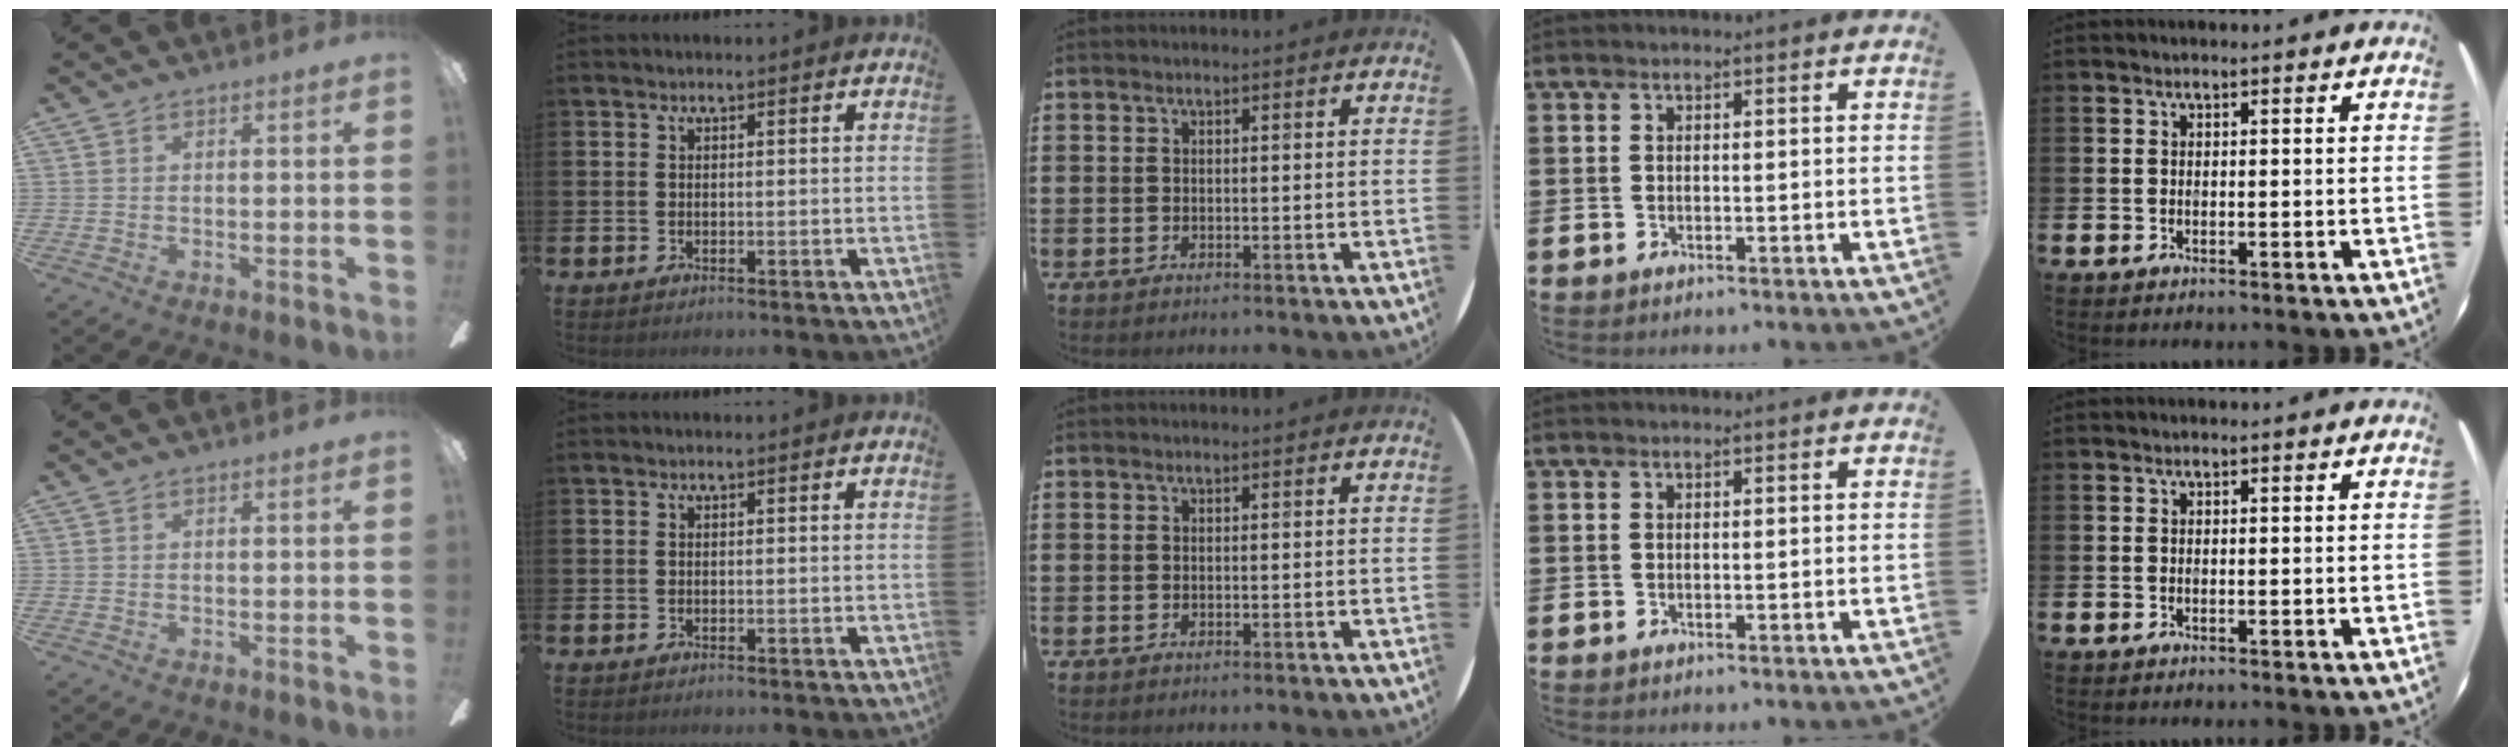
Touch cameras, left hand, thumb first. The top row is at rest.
{}